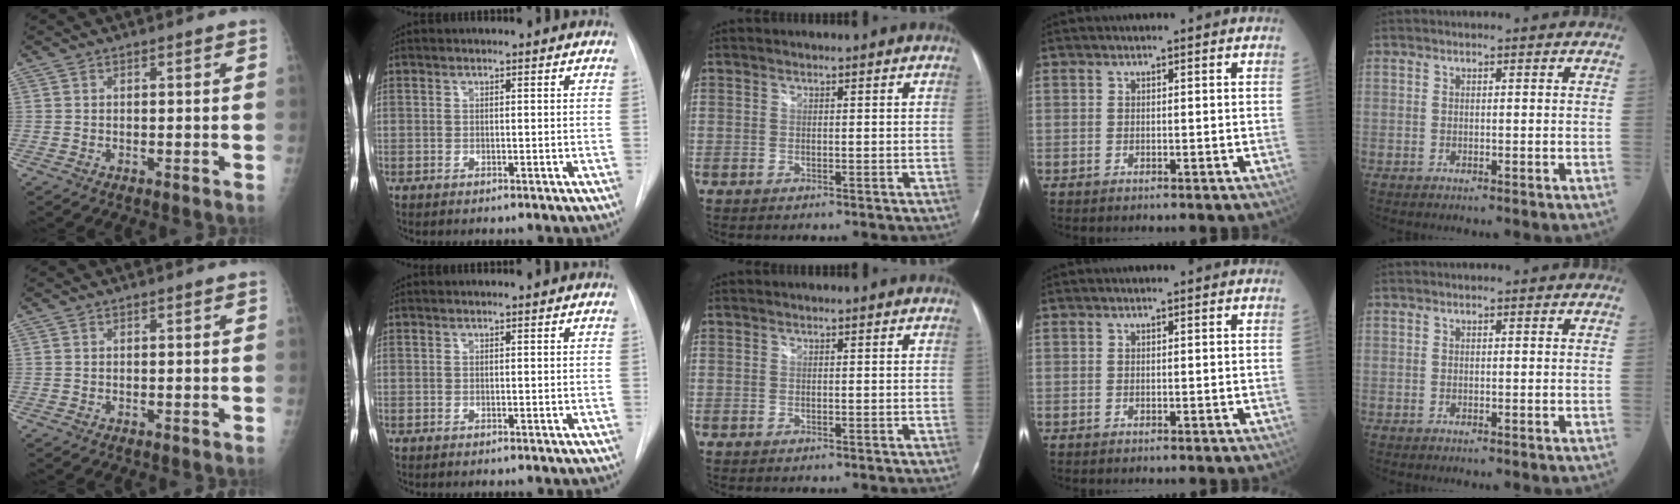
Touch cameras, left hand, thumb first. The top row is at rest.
{}